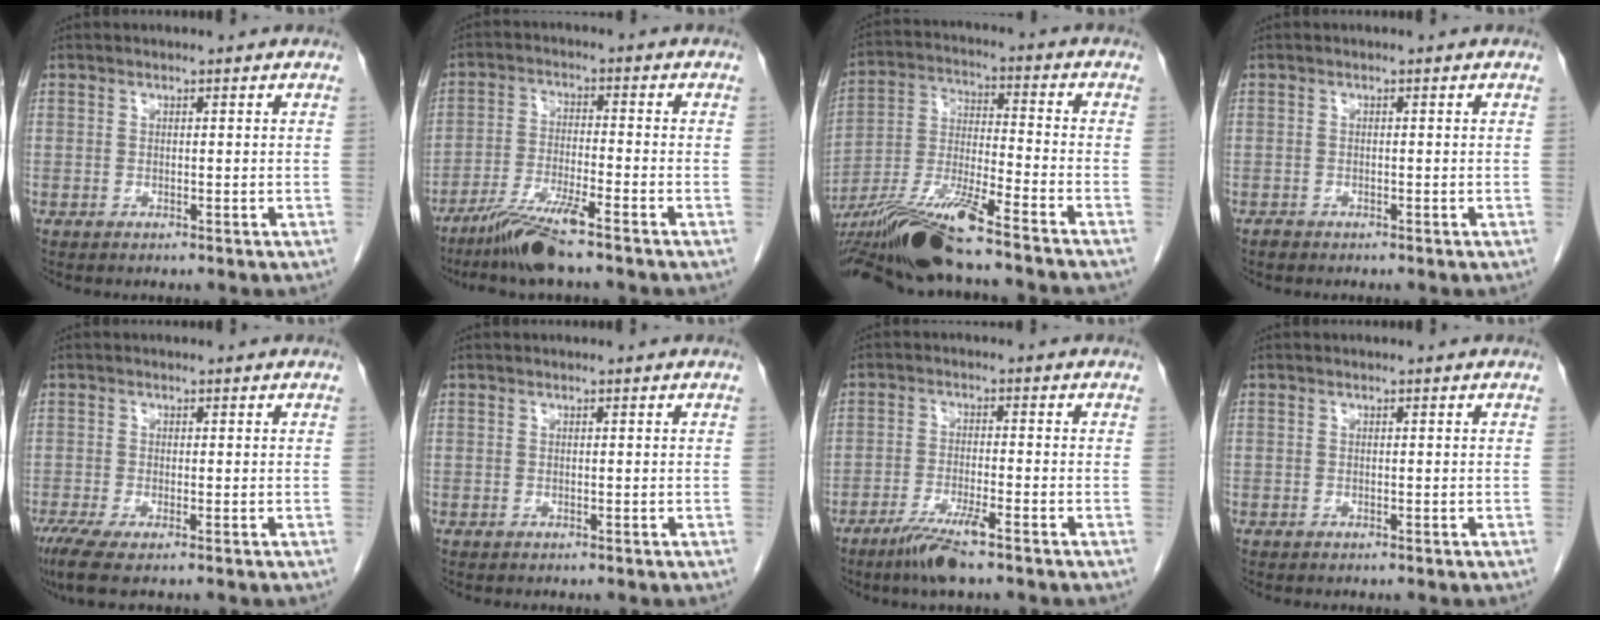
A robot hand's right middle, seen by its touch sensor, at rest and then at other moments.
{"total": 8.1, "force": [-6.1, -0.2, 5.2], "torque": [-0.105, -0.028, -0.118]}
{"total": 17.7, "force": [-14.3, -0.3, 10.5], "torque": [-0.225, -0.028, -0.259]}
{"total": 0.5, "force": [-0.5, 0.2, 0.1], "torque": [-0.005, -0.001, -0.009]}
{"total": 4.5, "force": [-2.8, 0.6, 3.4], "torque": [-0.065, -0.016, -0.051]}
{"total": 0.0}
{"total": 5.8, "force": [-4.1, 0.1, 4.1], "torque": [-0.084, -0.013, -0.077]}
{"total": 0.0}